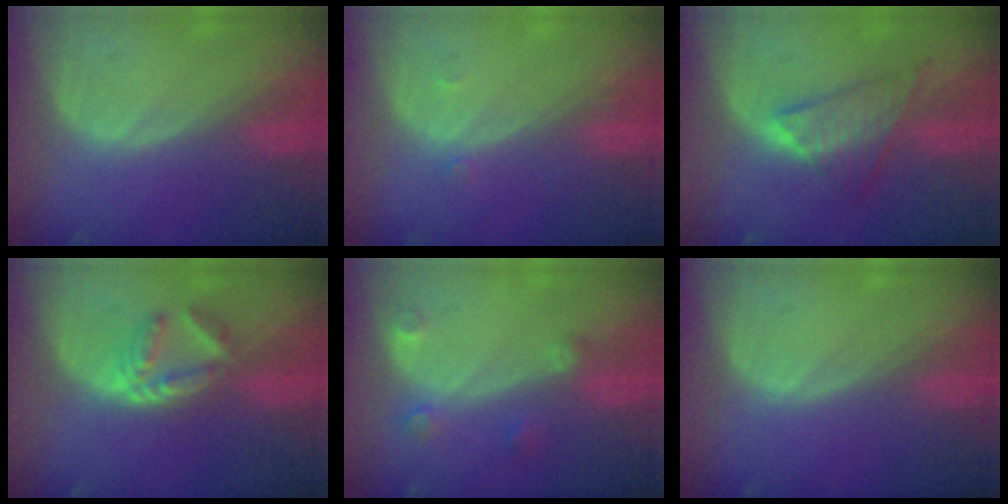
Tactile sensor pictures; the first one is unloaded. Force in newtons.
{"total": 0.7, "press": 0.7, "slide": 0.1}
{"total": 6.6, "press": 6.3, "slide": 1.8}
{"total": 5.9, "press": 5.2, "slide": 2.9}
{"total": 2.6, "press": 2.6, "slide": 0.4}
{"total": 0.0}